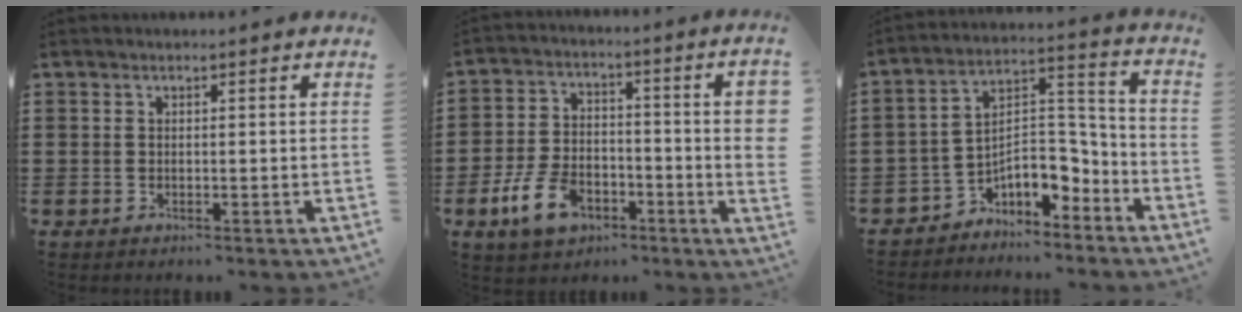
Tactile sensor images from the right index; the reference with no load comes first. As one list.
[{"total": 9.7, "force": [-3.9, 4.7, 7.5], "torque": [-0.160, 0.002, -0.072]}, {"total": 6.9, "force": [-4.5, 3.8, 3.5], "torque": [-0.065, -0.002, -0.089]}]